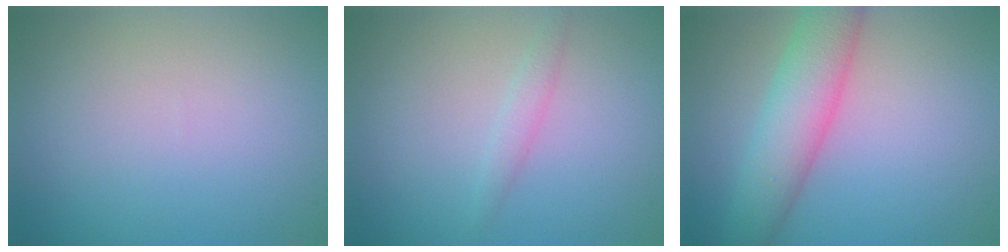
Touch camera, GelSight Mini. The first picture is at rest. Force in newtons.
{"total": 1.2, "press": 1.2, "slide": 0.1}
{"total": 5.7, "press": 5.7, "slide": 0.2}